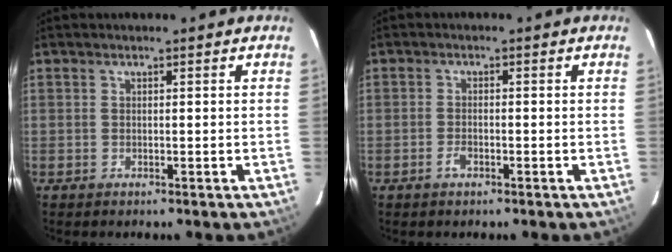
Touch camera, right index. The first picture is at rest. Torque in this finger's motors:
{"motor_torque": [0.26, 0.08, 0.01, 0.02]}